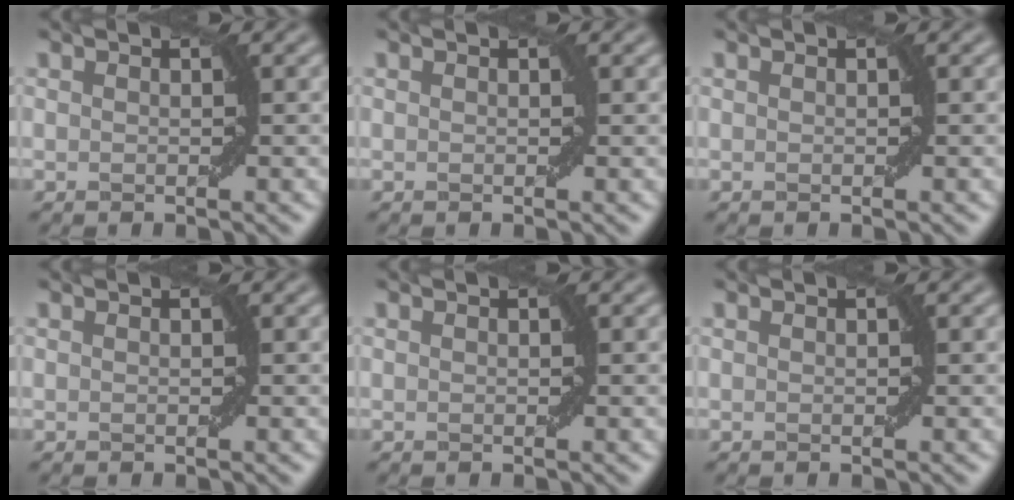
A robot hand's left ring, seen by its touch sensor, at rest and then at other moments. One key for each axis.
{"total": 0.0}
{"total": 0.0}
{"total": 0.0}
{"total": 0.0}
{"total": 0.0}